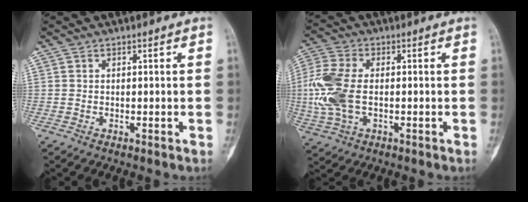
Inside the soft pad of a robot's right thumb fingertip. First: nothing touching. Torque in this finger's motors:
{"motor_torque": [0.12, 0.95, 0.11, 0.00, 0.13]}